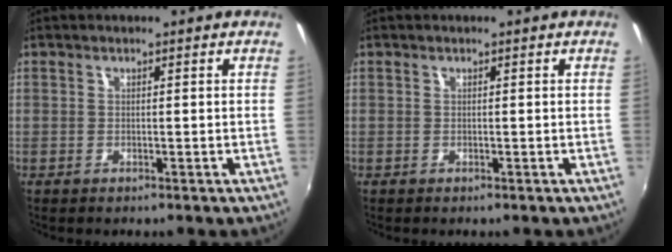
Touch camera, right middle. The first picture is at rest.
{"total": 0.0}